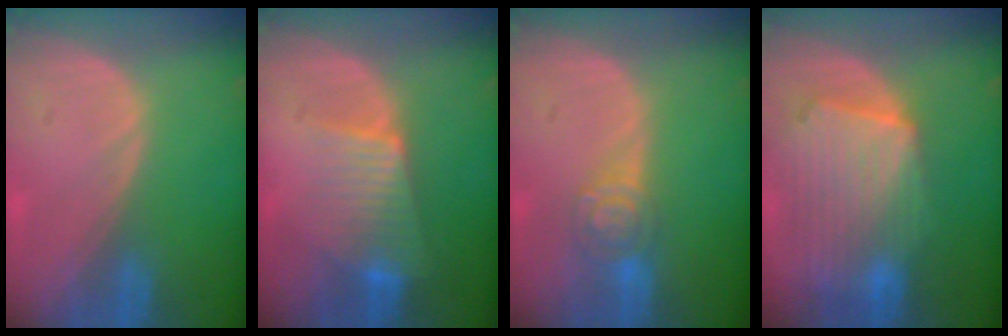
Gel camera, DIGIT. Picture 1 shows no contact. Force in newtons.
{"total": 6.9, "press": 6.2, "slide": 2.9}
{"total": 4.6, "press": 4.5, "slide": 0.9}
{"total": 10.8, "press": 9.4, "slide": 5.3}